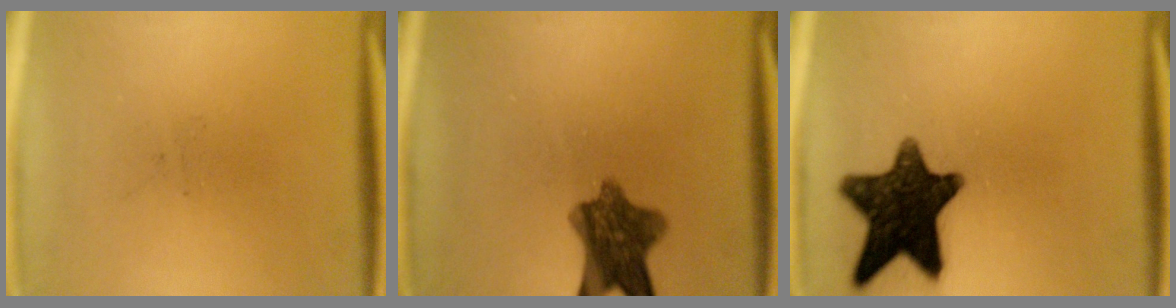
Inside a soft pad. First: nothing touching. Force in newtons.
{"total": 8.6}
{"total": 14.3}